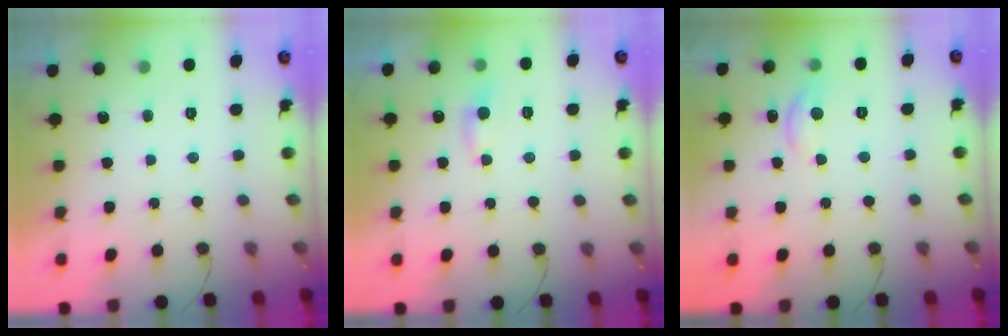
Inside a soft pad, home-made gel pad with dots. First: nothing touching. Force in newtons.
{"total": 4.3, "press": 4.2, "slide": 0.7}
{"total": 8.5, "press": 8.4, "slide": 0.5}